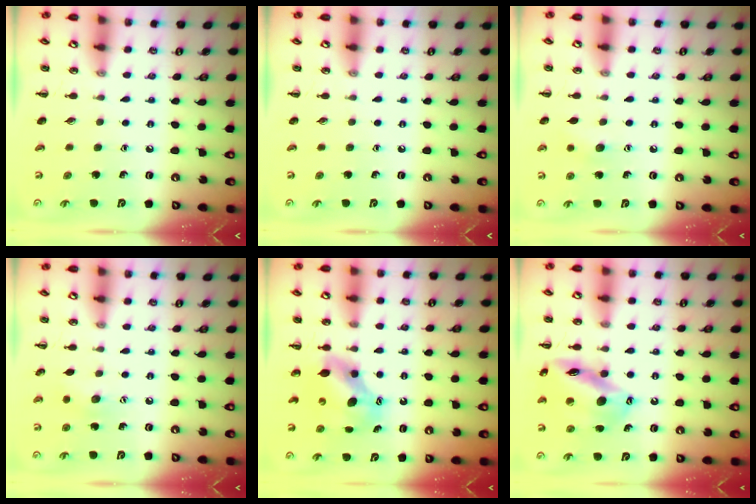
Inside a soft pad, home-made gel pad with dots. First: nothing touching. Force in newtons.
{"total": 0.0}
{"total": 5.4, "press": 5.3, "slide": 1.3}
{"total": 7.1, "press": 7.0, "slide": 1.3}
{"total": 6.5, "press": 6.4, "slide": 0.8}
{"total": 15.1, "press": 14.7, "slide": 3.4}